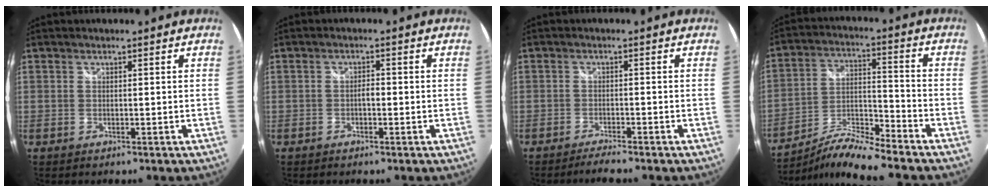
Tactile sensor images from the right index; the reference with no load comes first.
{"total": 1.4, "force": [-0.4, 0.7, 1.2], "torque": [-0.022, 0.004, -0.010]}
{"total": 2.9, "force": [-2.6, -0.1, 1.2], "torque": [-0.036, -0.007, -0.050]}
{"total": 10.4, "force": [-9.6, -1.0, 3.7], "torque": [-0.076, 0.007, -0.186]}